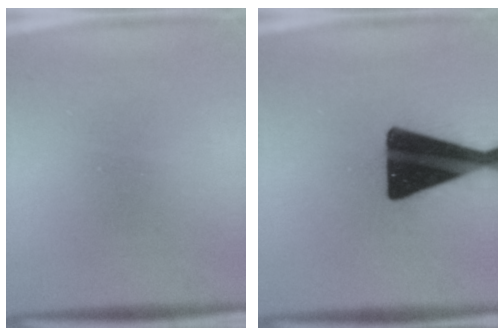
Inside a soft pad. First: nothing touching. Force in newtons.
{"total": 18.3}